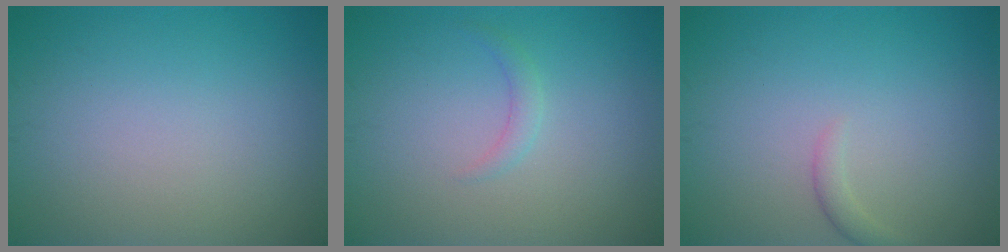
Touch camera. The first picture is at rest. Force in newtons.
{"total": 1.1, "press": 1.1, "slide": 0.0}
{"total": 1.1, "press": 1.1, "slide": 0.2}